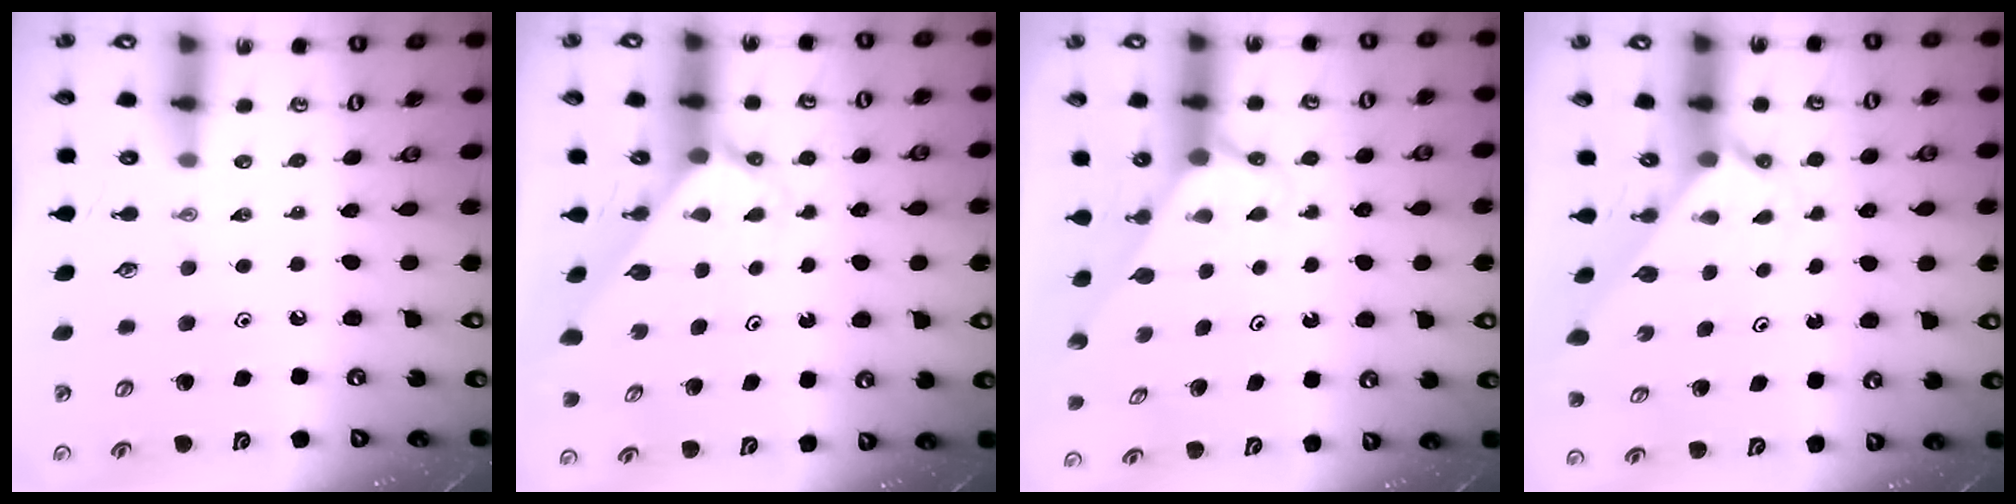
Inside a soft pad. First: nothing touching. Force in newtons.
{"total": 2.9, "press": 2.9, "slide": 0.1}
{"total": 2.7, "press": 2.7, "slide": 0.2}
{"total": 1.9, "press": 1.9, "slide": 0.2}